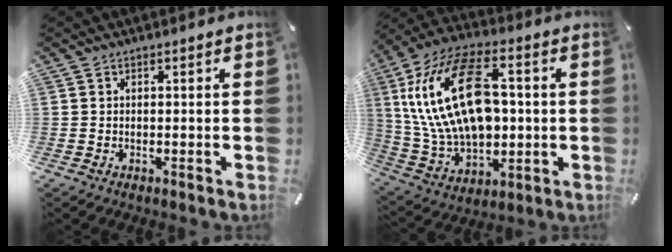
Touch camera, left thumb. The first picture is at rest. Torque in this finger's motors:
{"motor_torque": [2.03, 2.98, 2.77, 0.00, 1.05]}